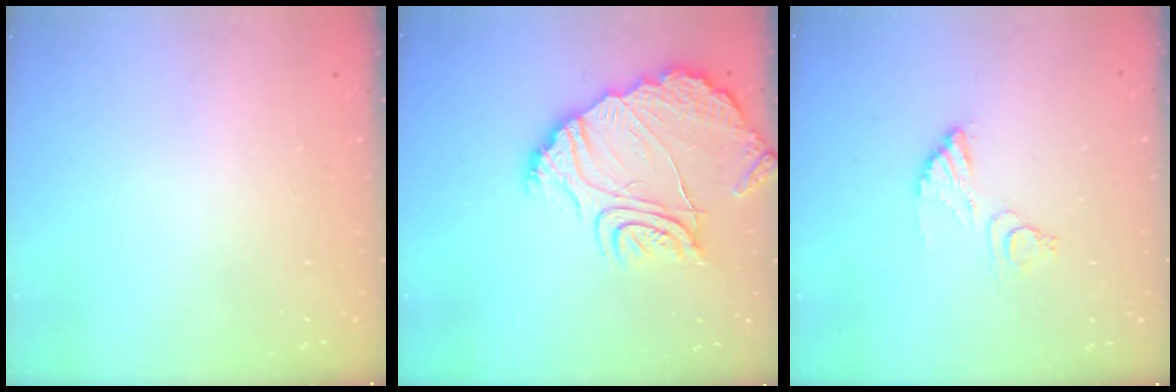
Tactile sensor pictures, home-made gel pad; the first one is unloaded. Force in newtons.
{"total": 15.7, "press": 15.6, "slide": 1.7}
{"total": 8.1, "press": 8.0, "slide": 0.7}